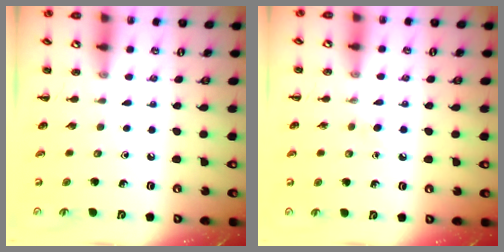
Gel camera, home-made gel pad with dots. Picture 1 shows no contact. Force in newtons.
{"total": 2.5, "press": 2.3, "slide": 1.0}